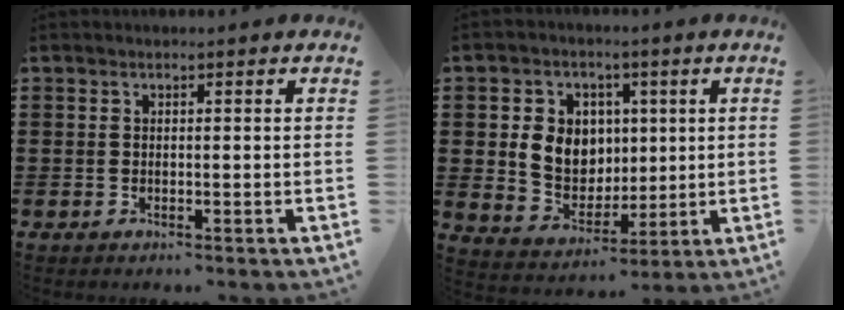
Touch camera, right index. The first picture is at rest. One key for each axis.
{"total": 8.0, "fx": 1.7, "fy": 7.4, "fz": 2.5, "tx": -0.068, "ty": 0.010, "tz": 0.033}